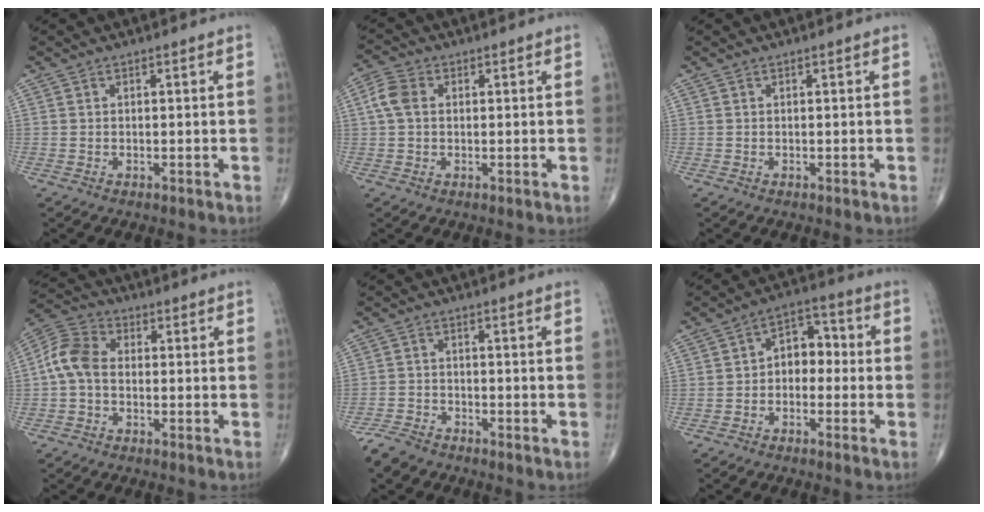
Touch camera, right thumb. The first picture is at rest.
{"total": 4.6, "force": [0.7, 3.3, 3.1], "torque": [-0.072, 0.013, 0.008]}
{"total": 0.0}
{"total": 8.4, "force": [-0.8, 6.1, 5.7], "torque": [-0.103, 0.025, -0.033]}
{"total": 4.2, "force": [-3.7, 1.7, 1.0], "torque": [-0.024, 0.004, -0.075]}
{"total": 7.1, "force": [-0.7, 5.0, 5.0], "torque": [-0.044, 0.035, -0.028]}